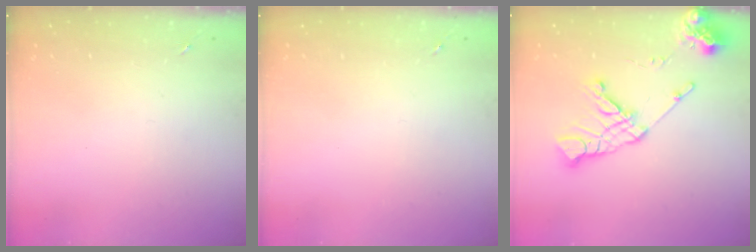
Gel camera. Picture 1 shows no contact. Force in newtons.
{"total": 0.0}
{"total": 14.4, "press": 14.3, "slide": 1.9}